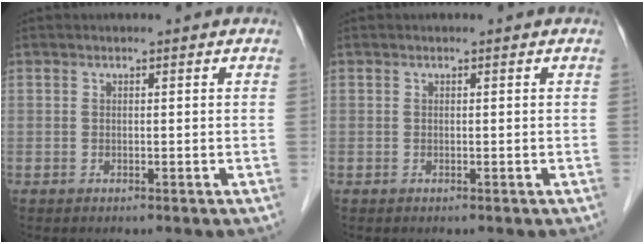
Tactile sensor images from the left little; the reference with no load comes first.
{"total": 0.0}